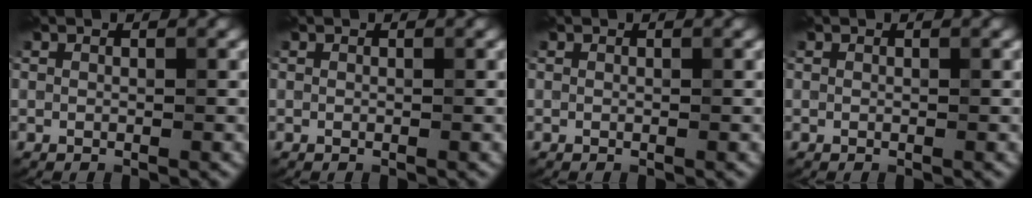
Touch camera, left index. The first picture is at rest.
{"total": 0.0}
{"total": 0.0}
{"total": 0.0}